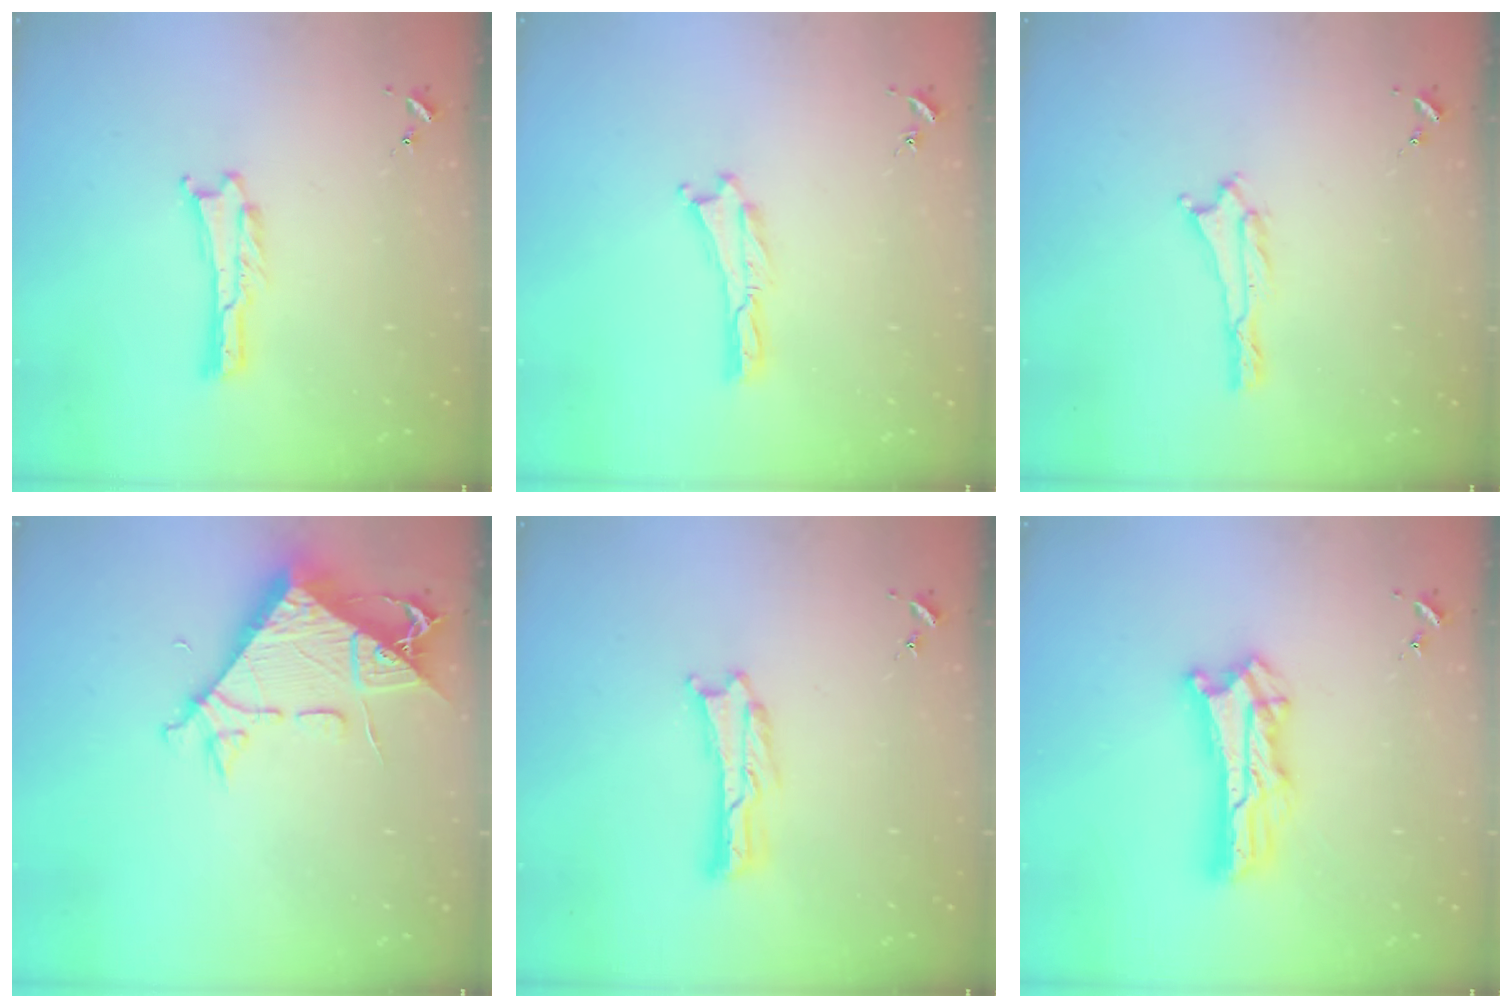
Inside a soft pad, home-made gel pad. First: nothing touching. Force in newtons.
{"total": 0.0}
{"total": 0.0}
{"total": 9.8, "press": 9.7, "slide": 0.9}
{"total": 0.8, "press": 0.8, "slide": 0.2}
{"total": 9.3, "press": 9.3, "slide": 0.7}